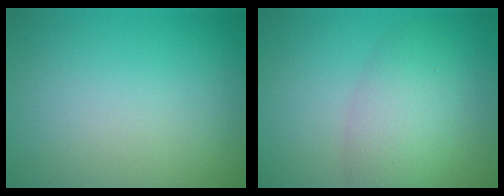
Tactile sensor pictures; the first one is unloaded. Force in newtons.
{"total": 4.5, "press": 4.5, "slide": 0.2}